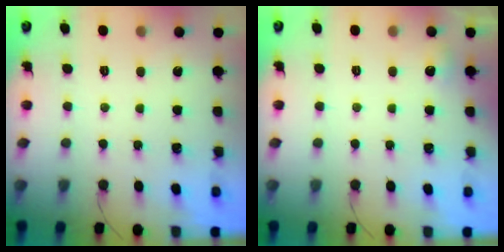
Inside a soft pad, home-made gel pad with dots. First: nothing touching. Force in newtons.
{"total": 3.9, "press": 3.8, "slide": 1.1}